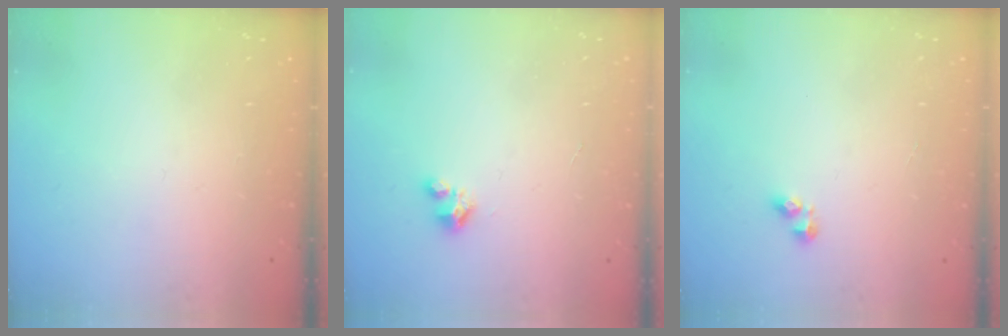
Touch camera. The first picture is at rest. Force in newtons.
{"total": 2.4, "press": 2.4, "slide": 0.2}
{"total": 2.9, "press": 2.9, "slide": 0.4}